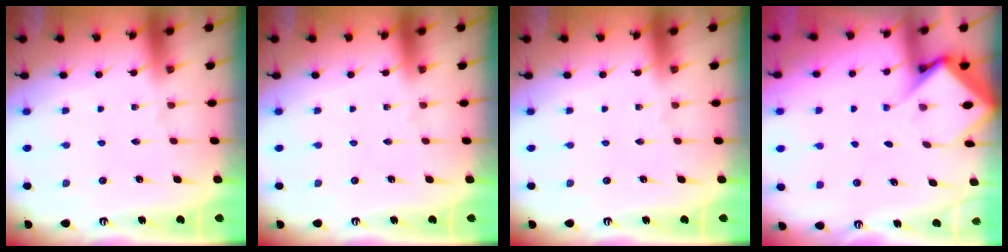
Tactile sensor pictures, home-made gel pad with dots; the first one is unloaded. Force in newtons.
{"total": 0.0}
{"total": 0.0}
{"total": 5.8, "press": 5.8, "slide": 0.6}